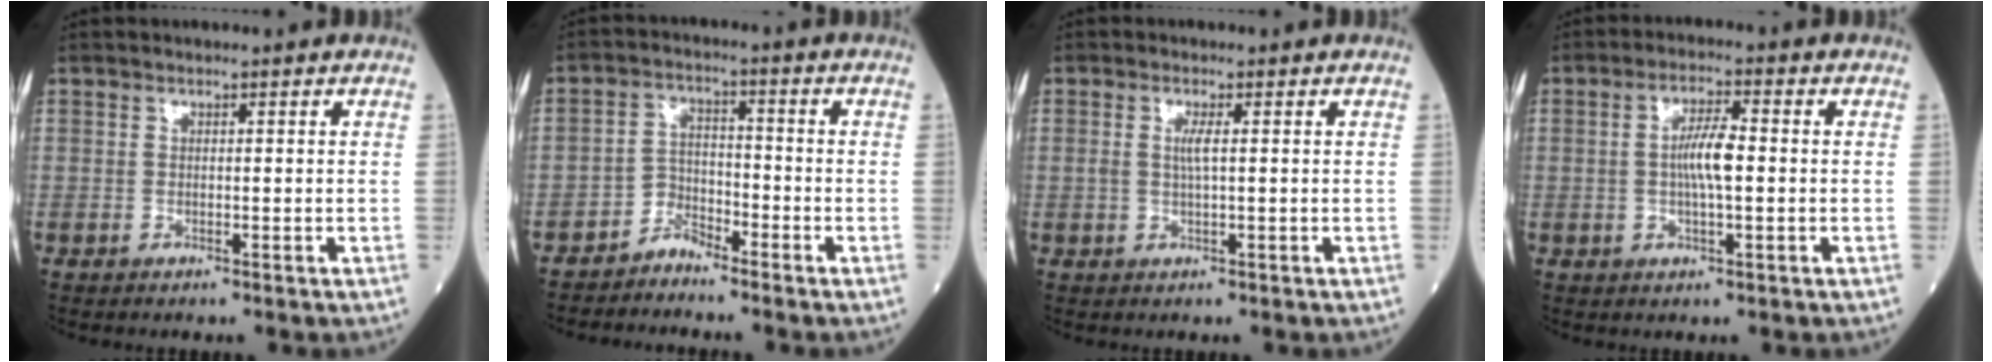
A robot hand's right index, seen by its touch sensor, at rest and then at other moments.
{"total": 3.1, "force": [-2.9, 1.1, 0.0], "torque": [0.010, 0.000, -0.057]}
{"total": 2.0, "force": [0.3, 0.1, 2.0], "torque": [-0.045, 0.000, 0.003]}
{"total": 5.3, "force": [0.0, 0.8, 5.2], "torque": [-0.100, 0.006, -0.004]}